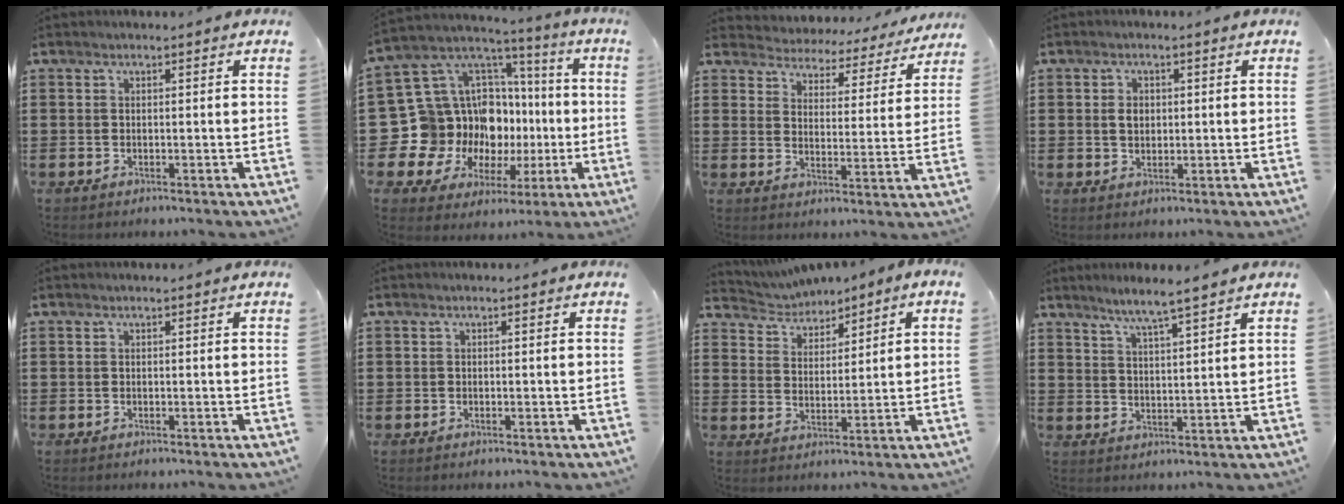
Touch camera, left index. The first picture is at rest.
{"total": 17.0, "force": [-2.2, 15.6, 6.3], "torque": [-0.151, -0.054, 0.001]}
{"total": 3.7, "force": [3.6, 0.5, -0.4], "torque": [-0.018, -0.033, 0.056]}
{"total": 2.4, "force": [0.4, 1.7, 1.6], "torque": [-0.028, 0.006, 0.004]}
{"total": 0.0}
{"total": 0.5, "force": [-0.2, 0.4, 0.0], "torque": [-0.002, 0.003, -0.006]}
{"total": 3.1, "force": [2.6, 1.7, 0.0], "torque": [-0.021, -0.010, 0.043]}
{"total": 4.6, "force": [4.0, -0.8, 2.1], "torque": [-0.054, -0.014, 0.069]}